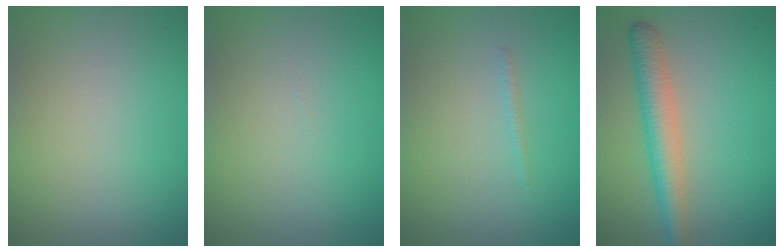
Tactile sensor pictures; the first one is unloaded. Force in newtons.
{"total": 0.0}
{"total": 0.5, "press": 0.5, "slide": 0.1}
{"total": 4.2, "press": 4.2, "slide": 0.1}